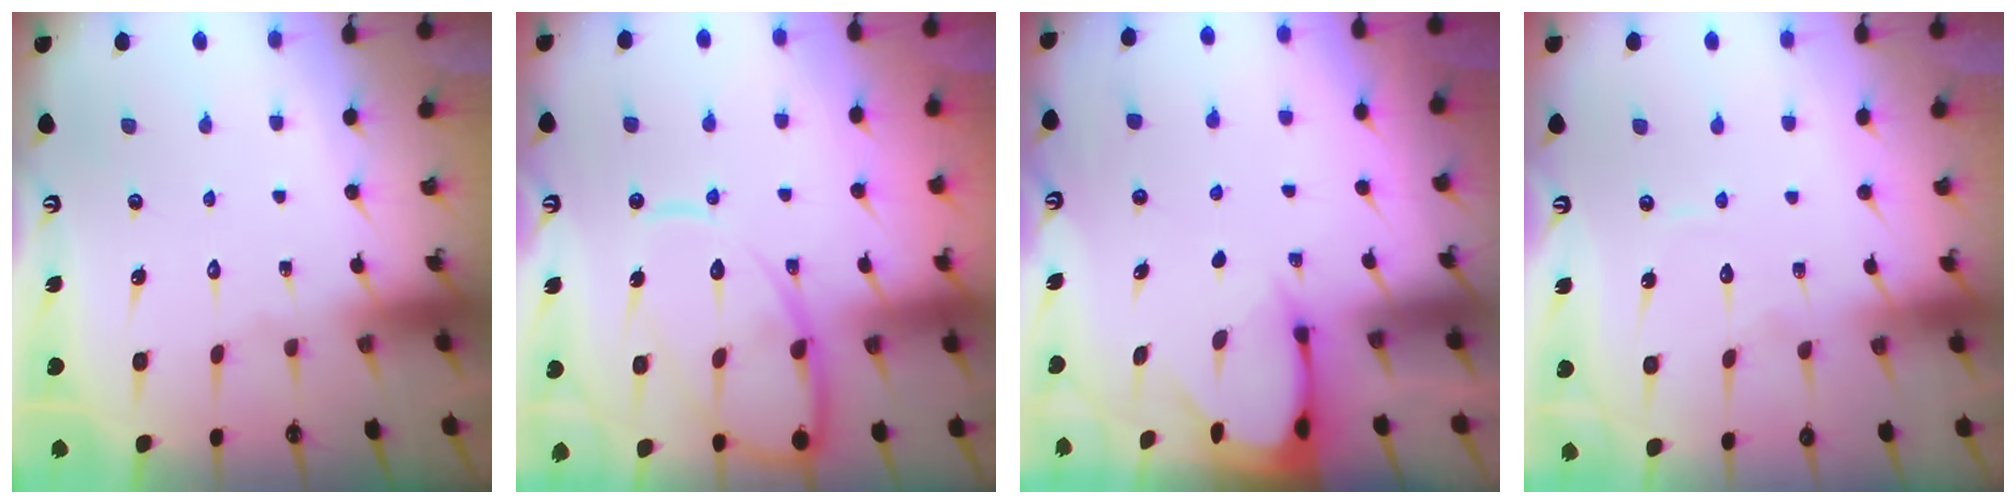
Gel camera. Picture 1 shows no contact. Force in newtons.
{"total": 13.0, "press": 12.9, "slide": 1.4}
{"total": 2.4, "press": 2.4, "slide": 0.3}
{"total": 3.9, "press": 3.9, "slide": 0.4}